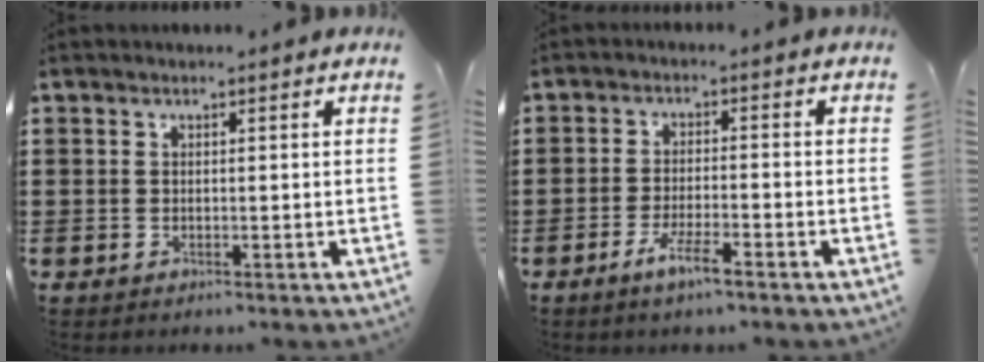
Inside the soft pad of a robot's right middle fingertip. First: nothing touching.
{"total": 4.3, "force": [-2.9, 0.6, 3.1], "torque": [-0.062, -0.002, -0.055]}